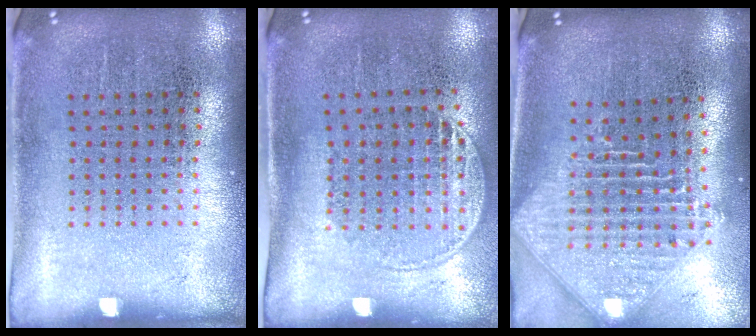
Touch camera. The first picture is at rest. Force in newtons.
{"total": 1.6, "press": 1.3, "slide": 0.9}
{"total": 2.5, "press": 1.9, "slide": 1.7}